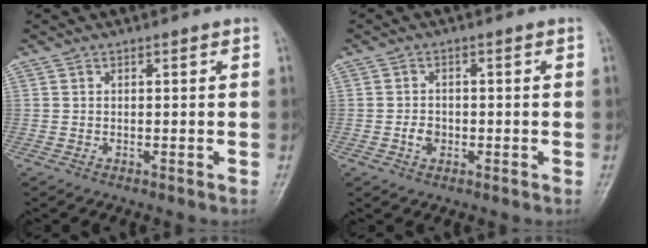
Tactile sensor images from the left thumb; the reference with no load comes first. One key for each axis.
{"total": 2.6, "fx": -0.8, "fy": 2.1, "fz": 1.4, "tx": -0.016, "ty": 0.007, "tz": -0.015}